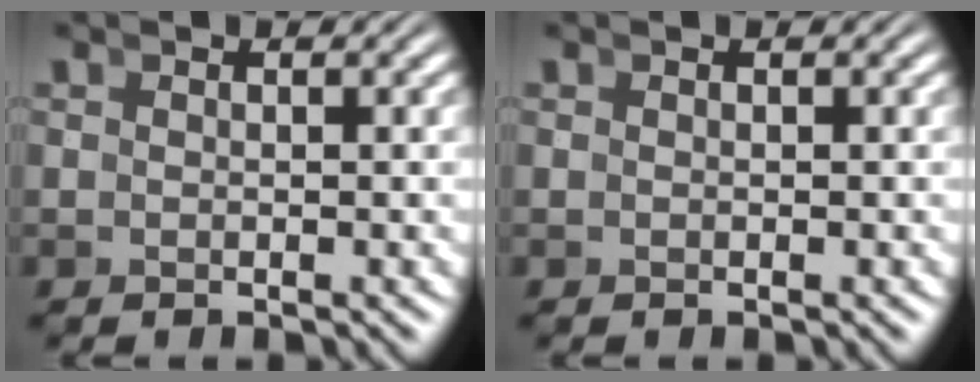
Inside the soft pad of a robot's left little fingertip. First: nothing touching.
{"total": 0.0}